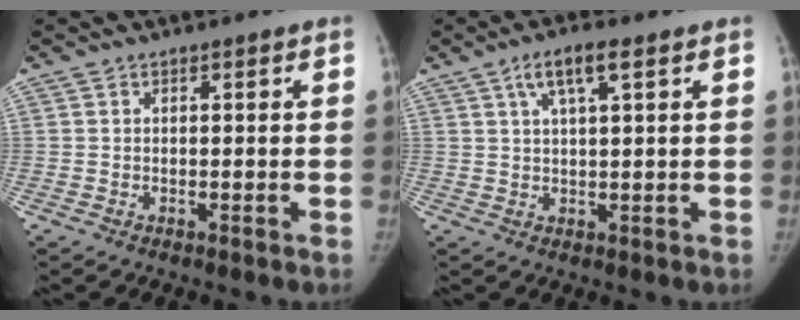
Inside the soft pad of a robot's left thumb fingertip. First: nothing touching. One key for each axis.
{"total": 5.4, "fx": 2.7, "fy": 1.2, "fz": 4.6, "tx": -0.087, "ty": 0.002, "tz": 0.050}